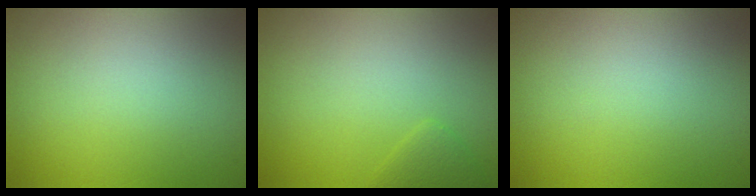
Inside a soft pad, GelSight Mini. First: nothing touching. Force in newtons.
{"total": 1.1, "press": 1.1, "slide": 0.1}
{"total": 0.0}